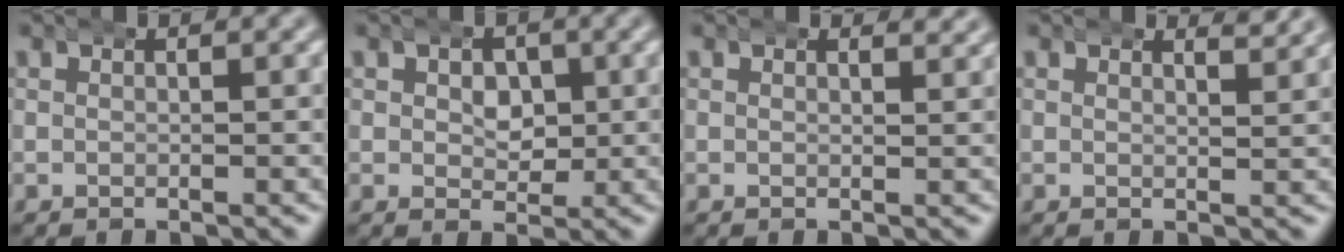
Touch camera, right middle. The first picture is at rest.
{"total": 2.5, "force": [0.6, 2.1, 1.2], "torque": [-0.019, -0.017, 0.014]}
{"total": 1.2, "force": [1.2, 0.2, 0.3], "torque": [0.001, -0.003, 0.015]}
{"total": 2.0, "force": [1.8, 0.1, 0.7], "torque": [-0.006, -0.007, 0.027]}